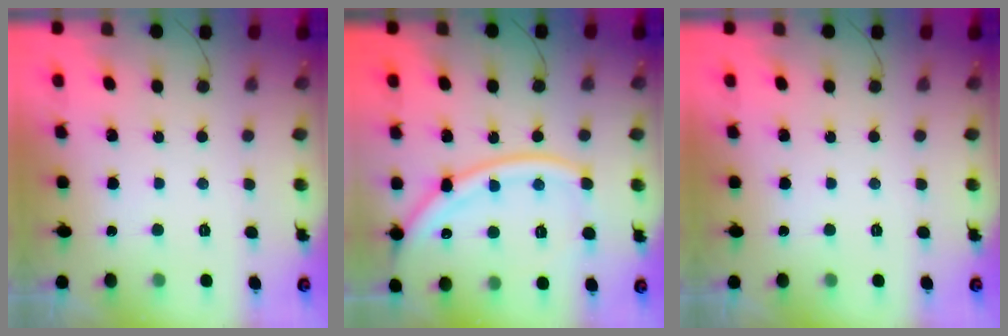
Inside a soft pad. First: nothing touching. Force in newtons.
{"total": 17.3, "press": 17.2, "slide": 1.8}
{"total": 0.0}